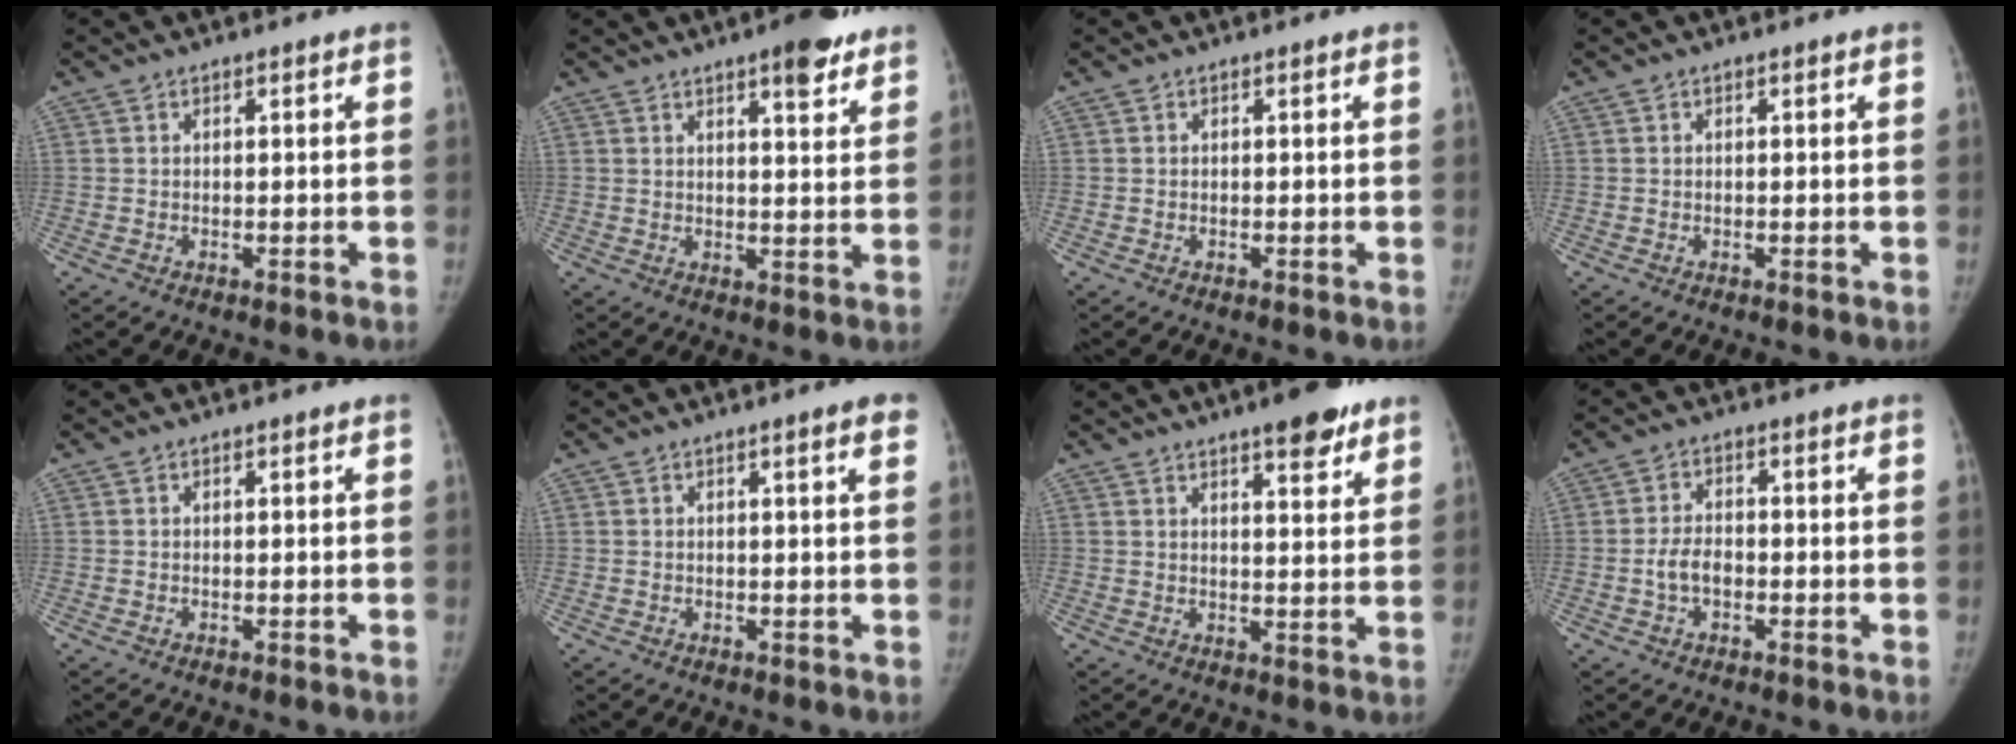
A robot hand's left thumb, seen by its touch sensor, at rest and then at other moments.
{"total": 7.6, "force": [5.1, 2.1, 5.2], "torque": [-0.053, -0.025, 0.065]}
{"total": 0.0}
{"total": 0.0}
{"total": 0.0}
{"total": 2.7, "force": [1.4, 0.2, 2.3], "torque": [-0.028, -0.002, 0.016]}
{"total": 8.5, "force": [5.8, 2.3, 5.8], "torque": [-0.058, -0.030, 0.077]}
{"total": 4.2, "force": [-1.1, 2.6, 3.0], "torque": [-0.056, 0.014, -0.022]}